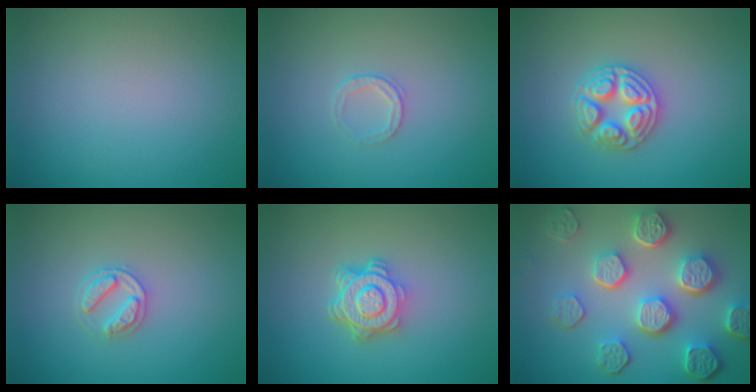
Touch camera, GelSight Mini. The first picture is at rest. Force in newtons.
{"total": 1.4, "press": 1.3, "slide": 0.2}
{"total": 4.4, "press": 4.4, "slide": 0.5}
{"total": 2.4, "press": 2.4, "slide": 0.4}
{"total": 4.9, "press": 3.7, "slide": 3.2}
{"total": 8.3, "press": 6.2, "slide": 5.5}